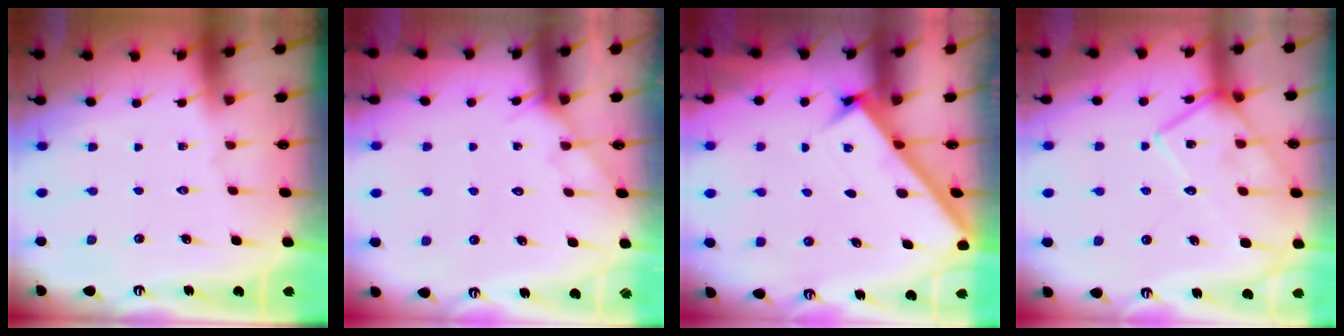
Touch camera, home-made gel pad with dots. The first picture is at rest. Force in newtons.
{"total": 4.9, "press": 4.9, "slide": 0.4}
{"total": 2.8, "press": 2.8, "slide": 0.4}
{"total": 15.8, "press": 15.8, "slide": 1.5}